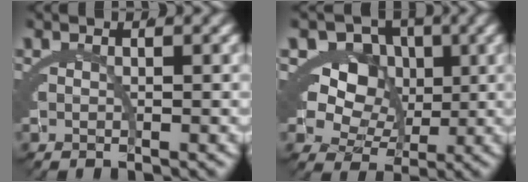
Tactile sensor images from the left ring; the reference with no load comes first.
{"total": 11.1, "force": [1.5, 9.1, 6.1], "torque": [-0.118, -0.031, 0.028]}